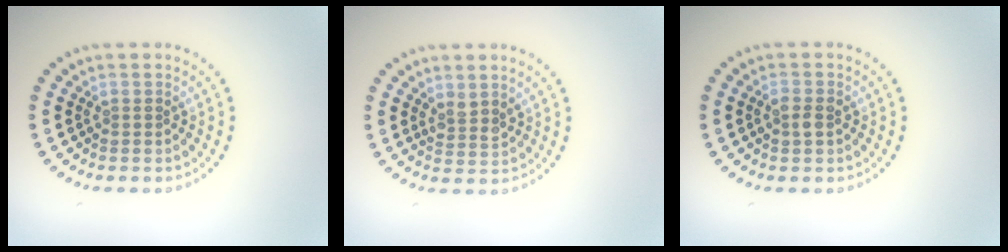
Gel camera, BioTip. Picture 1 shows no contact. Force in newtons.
{"total": 1.5, "press": 1.2, "slide": 0.9}
{"total": 1.5, "press": 1.5, "slide": 0.1}